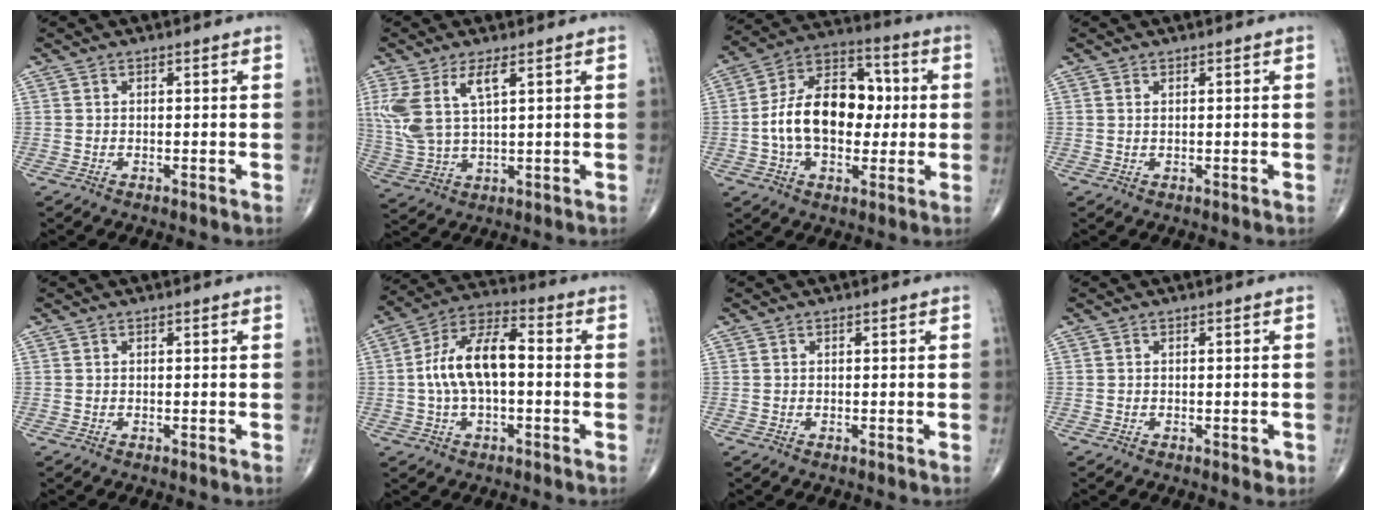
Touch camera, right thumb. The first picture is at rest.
{"total": 10.4, "force": [4.0, 3.9, 8.8], "torque": [-0.211, -0.011, 0.093]}
{"total": 17.3, "force": [-0.2, 11.2, 13.2], "torque": [-0.193, 0.032, -0.009]}
{"total": 0.6, "force": [0.3, 0.2, 0.5], "torque": [-0.013, 0.001, 0.007]}
{"total": 0.0}
{"total": 12.9, "force": [-0.2, 6.3, 11.3], "torque": [-0.213, 0.039, -0.011]}
{"total": 0.0}
{"total": 1.1, "force": [-0.5, 0.6, 0.8], "torque": [-0.009, -0.001, -0.006]}